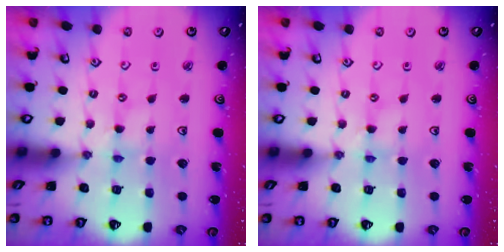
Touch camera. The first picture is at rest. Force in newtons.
{"total": 0.0}